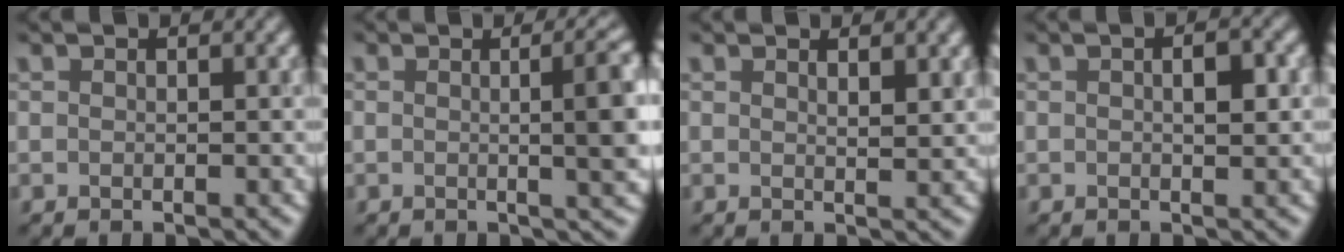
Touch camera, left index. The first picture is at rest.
{"total": 6.1, "force": [0.2, 1.8, 5.8], "torque": [-0.055, 0.004, 0.004]}
{"total": 1.7, "force": [1.1, 0.4, 1.3], "torque": [-0.014, -0.001, 0.016]}
{"total": 2.1, "force": [0.3, 0.7, 2.0], "torque": [-0.030, 0.003, 0.003]}